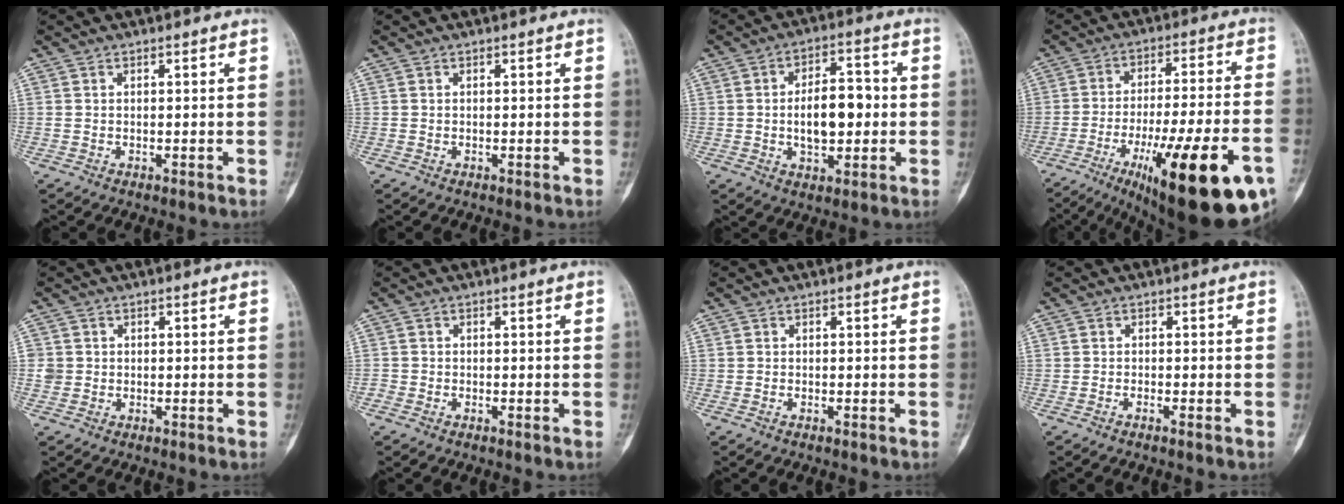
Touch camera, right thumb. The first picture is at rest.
{"total": 0.0}
{"total": 10.6, "force": [-0.4, 5.8, 8.9], "torque": [-0.121, 0.018, -0.003]}
{"total": 26.7, "force": [-12.4, 6.2, 22.9], "torque": [-0.296, 0.031, -0.179]}
{"total": 1.9, "force": [0.0, 1.9, 0.3], "torque": [0.006, 0.006, 0.001]}
{"total": 0.8, "force": [-0.7, 0.3, 0.2], "torque": [-0.006, -0.001, -0.018]}
{"total": 0.0}
{"total": 0.9, "force": [-0.7, -0.1, 0.5], "torque": [-0.011, 0.003, -0.012]}